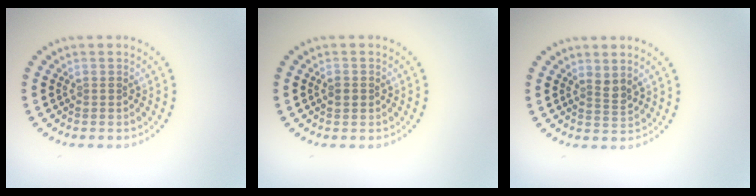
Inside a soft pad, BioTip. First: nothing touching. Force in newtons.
{"total": 1.3, "press": 1.3, "slide": 0.2}
{"total": 1.4, "press": 1.1, "slide": 1.0}